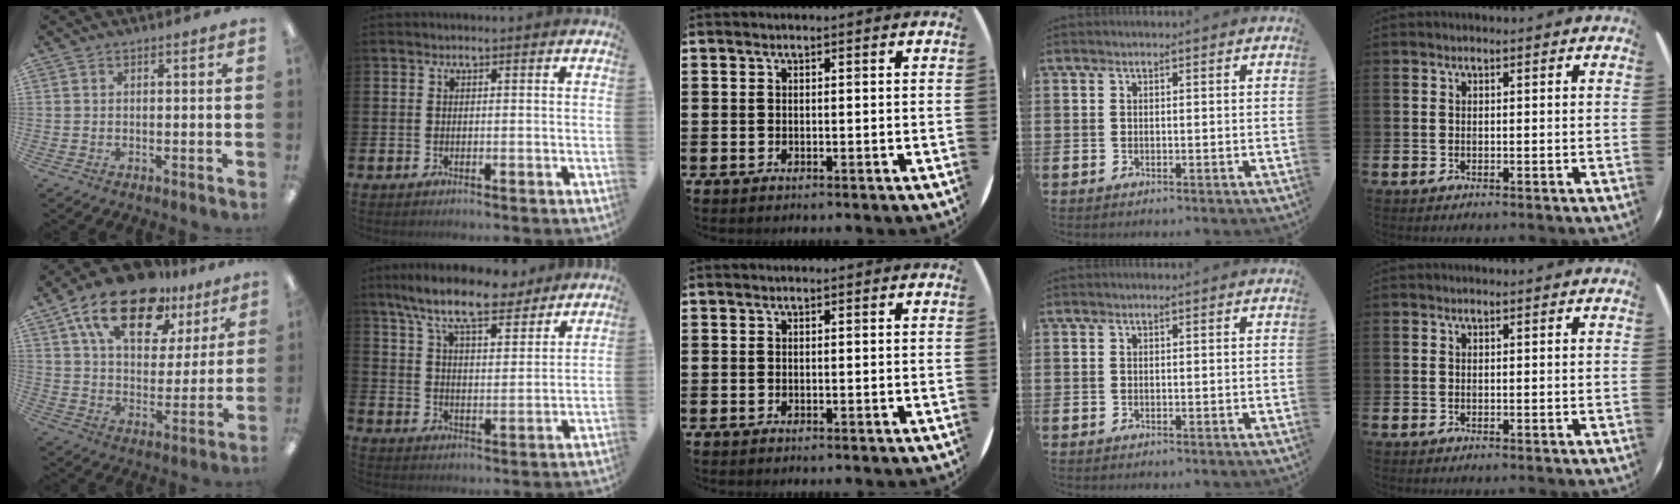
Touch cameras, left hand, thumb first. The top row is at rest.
{"thumb": {"total": 19.4, "force": [12.6, 9.7, 11.0], "torque": [-0.183, -0.061, 0.220]}, "index": {"total": 10.5, "force": [9.1, 2.4, 4.7], "torque": [-0.114, -0.039, 0.162]}}